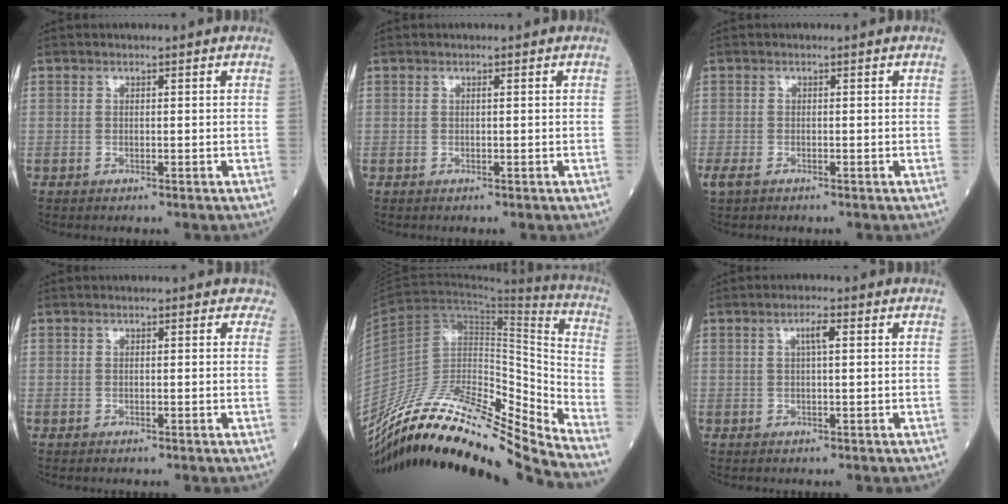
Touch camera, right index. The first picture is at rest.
{"total": 0.0}
{"total": 2.7, "force": [-1.8, 1.4, 1.6], "torque": [-0.041, -0.007, -0.030]}
{"total": 1.2, "force": [0.9, 0.8, 0.1], "torque": [0.013, -0.001, -0.004]}
{"total": 23.0, "force": [-21.2, 0.8, 8.9], "torque": [-0.164, 0.021, -0.363]}
{"total": 2.4, "force": [0.8, 0.3, 2.2], "torque": [-0.041, 0.004, 0.012]}